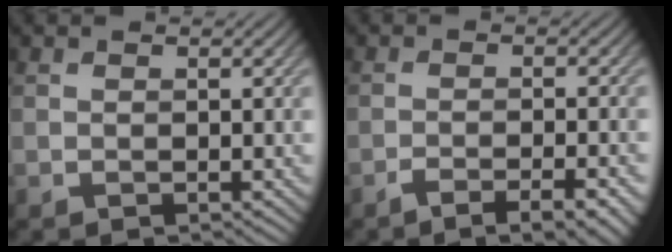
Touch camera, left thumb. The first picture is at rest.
{"total": 5.1, "force": [-3.3, 1.0, 3.8], "torque": [-0.056, 0.004, -0.059]}